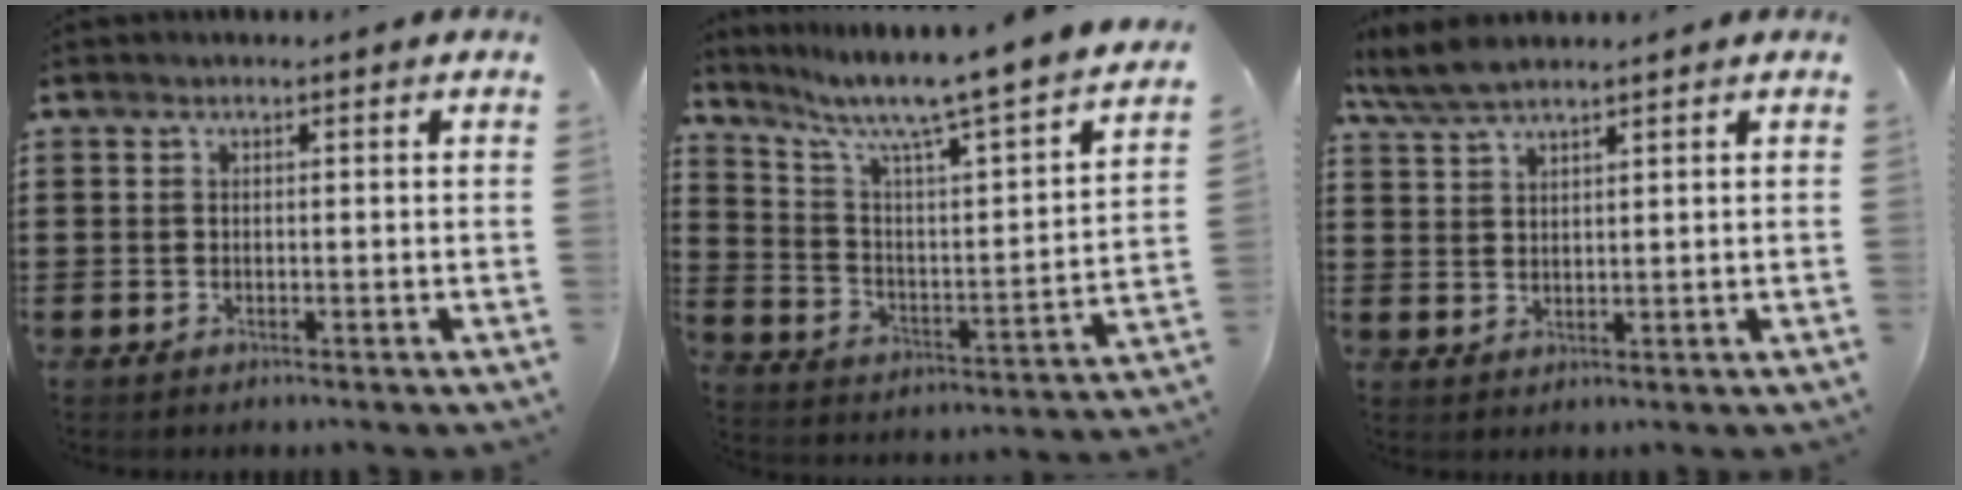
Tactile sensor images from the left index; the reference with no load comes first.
{"total": 7.1, "force": [5.8, -0.1, 4.1], "torque": [-0.105, -0.053, 0.086]}
{"total": 4.4, "force": [3.6, 0.9, 2.3], "torque": [-0.054, 0.000, 0.069]}